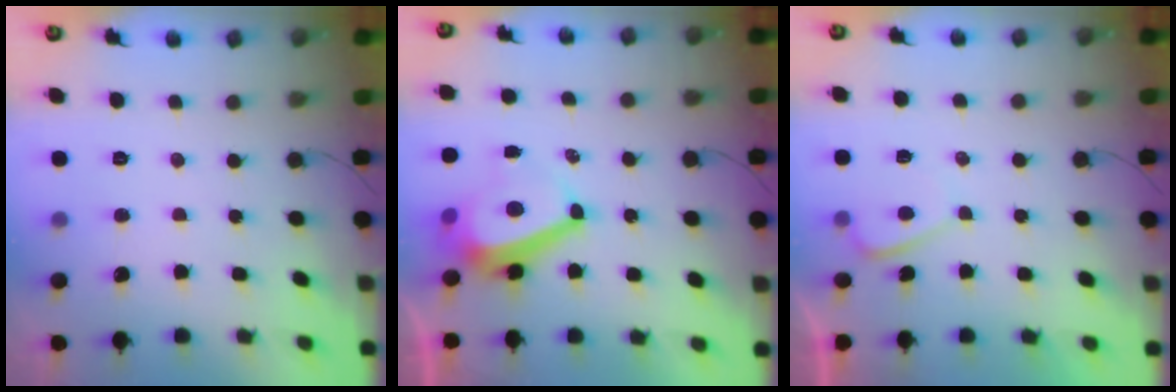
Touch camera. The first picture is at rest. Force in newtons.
{"total": 9.0, "press": 8.3, "slide": 3.5}
{"total": 1.0, "press": 0.8, "slide": 0.5}